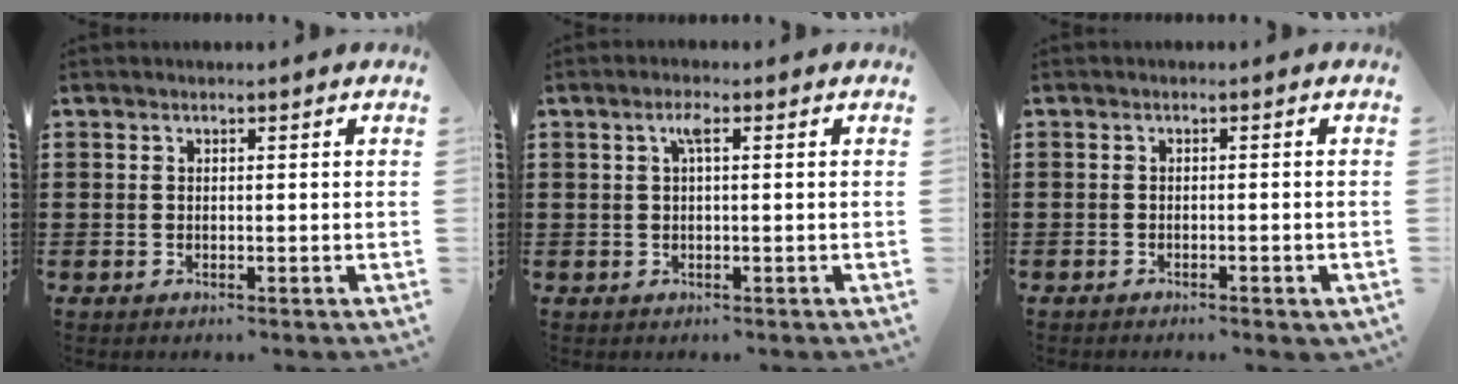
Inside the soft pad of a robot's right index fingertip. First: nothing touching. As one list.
[{"total": 2.0, "force": [0.5, 0.2, 2.0], "torque": [-0.042, 0.005, 0.006]}, {"total": 0.8, "force": [-0.7, 0.1, 0.4], "torque": [-0.010, -0.003, -0.014]}]